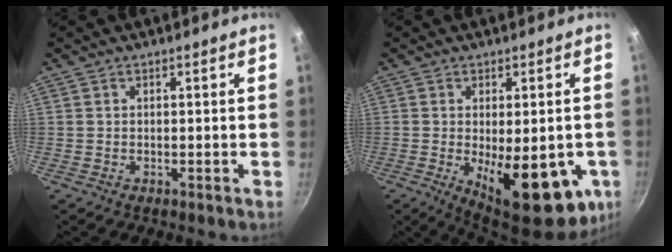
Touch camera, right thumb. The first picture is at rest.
{"total": 19.2, "force": [-5.0, 7.8, 16.8], "torque": [-0.193, -0.020, -0.049]}